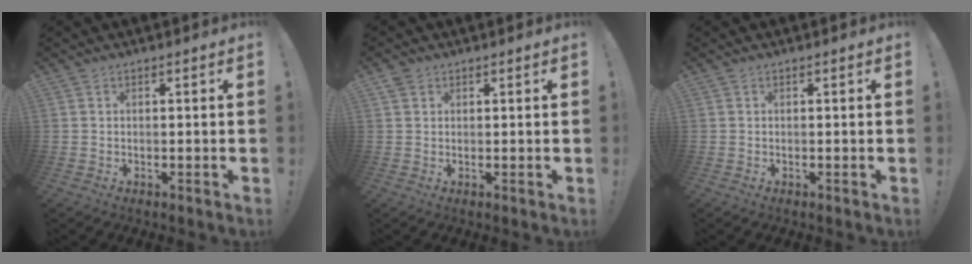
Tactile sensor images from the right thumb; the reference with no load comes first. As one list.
[{"total": 1.6, "force": [1.2, 1.1, 0.3], "torque": [-0.006, -0.003, 0.024]}, {"total": 0.0}]